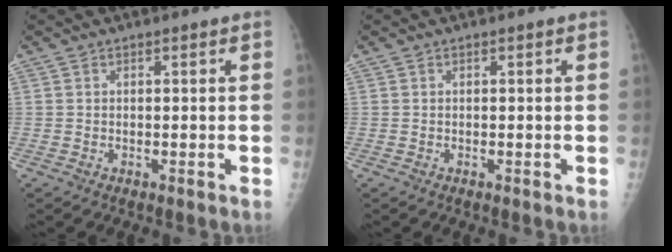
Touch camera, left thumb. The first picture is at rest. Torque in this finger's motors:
{"motor_torque": [-0.03, 0.03, -0.07, 0.06, 0.00]}